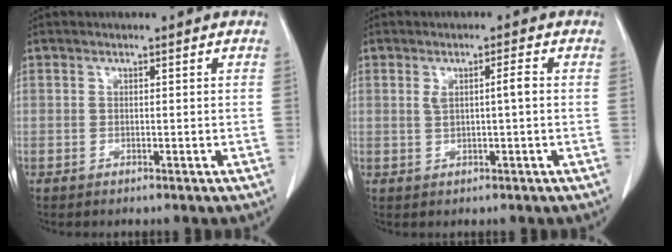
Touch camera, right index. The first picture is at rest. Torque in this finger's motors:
{"motor_torque": [0.19, -0.02, 0.02, 0.03]}